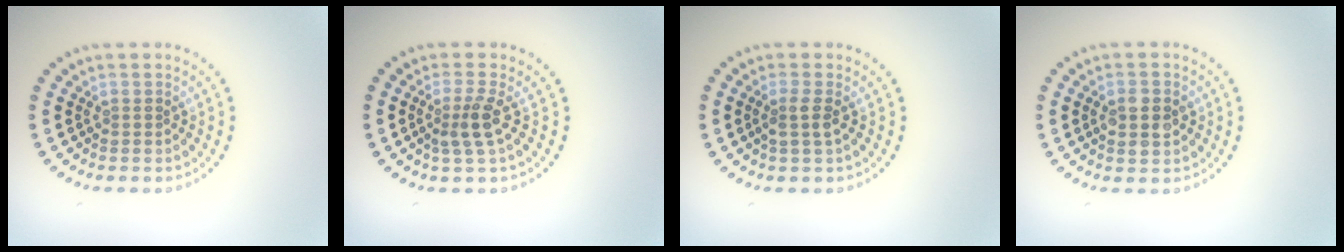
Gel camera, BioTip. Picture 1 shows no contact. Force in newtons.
{"total": 2.4, "press": 1.8, "slide": 1.5}
{"total": 1.5, "press": 1.3, "slide": 0.9}
{"total": 2.8, "press": 2.8, "slide": 0.3}